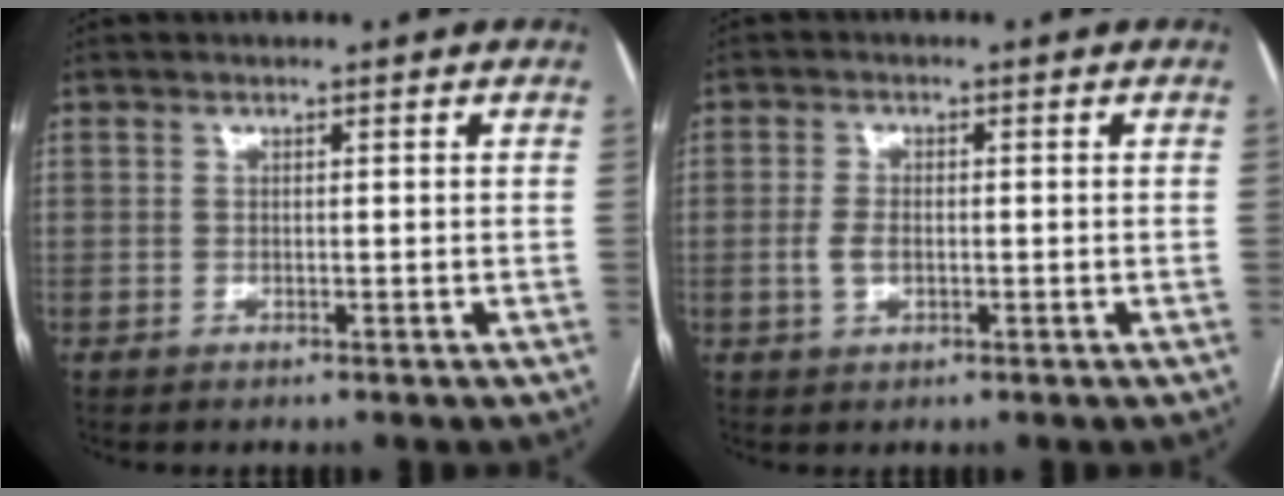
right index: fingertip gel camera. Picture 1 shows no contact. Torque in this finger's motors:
{"motor_torque": [0.34, -0.18, 0.28, 0.07]}